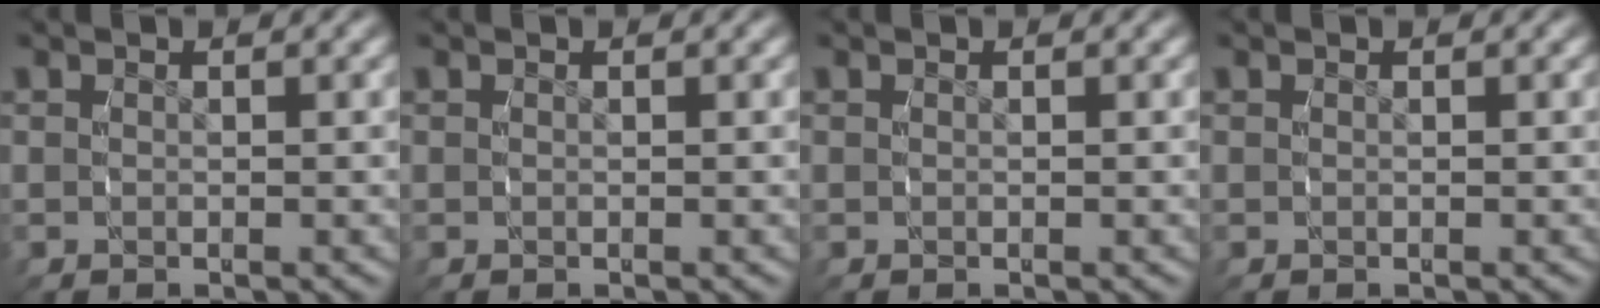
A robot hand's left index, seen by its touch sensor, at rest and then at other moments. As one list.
[{"total": 0.0}, {"total": 0.0}, {"total": 0.0}]